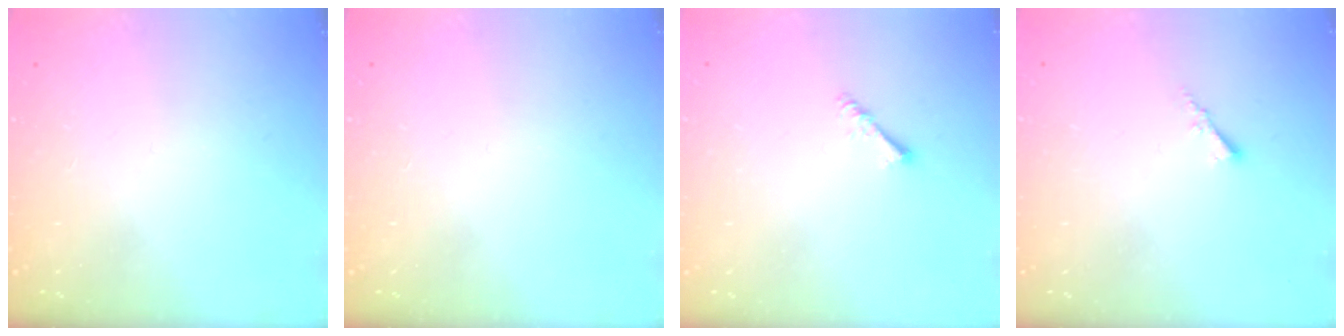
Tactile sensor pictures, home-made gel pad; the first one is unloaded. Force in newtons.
{"total": 0.0}
{"total": 1.4, "press": 1.3, "slide": 0.3}
{"total": 1.7, "press": 1.6, "slide": 0.4}